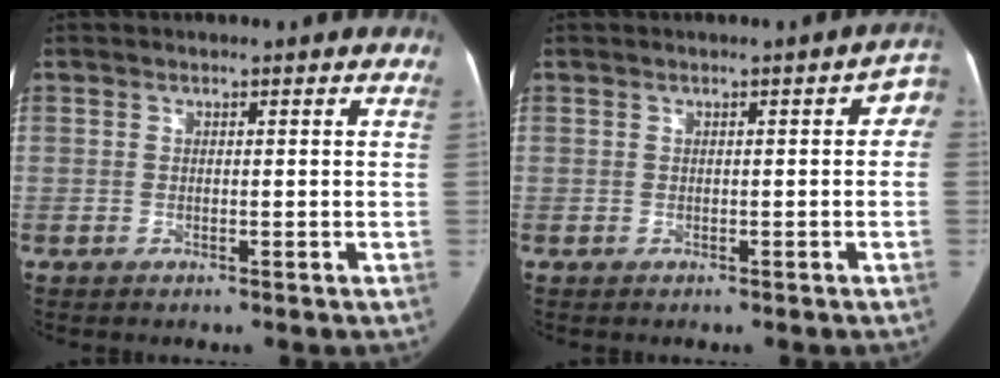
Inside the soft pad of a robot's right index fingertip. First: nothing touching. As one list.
[{"total": 2.7, "force": [0.4, 1.1, 2.4], "torque": [-0.013, 0.014, 0.000]}]